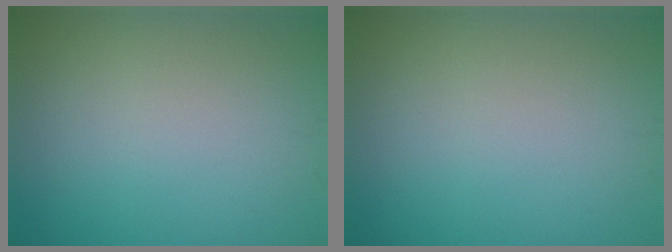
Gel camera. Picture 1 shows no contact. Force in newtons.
{"total": 0.0}